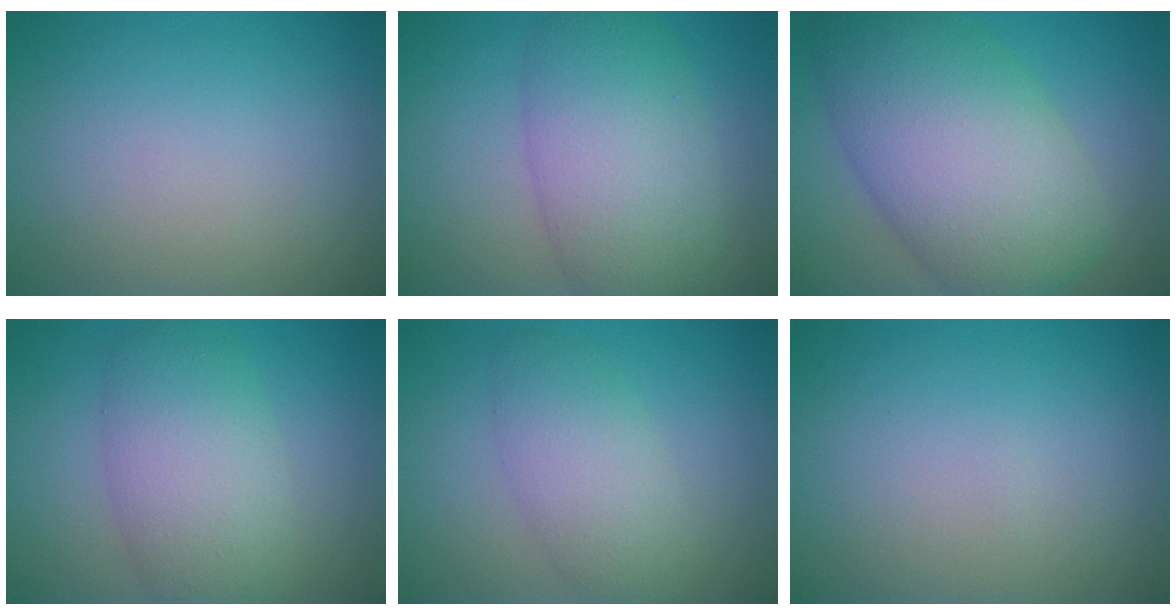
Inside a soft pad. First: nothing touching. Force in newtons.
{"total": 7.8, "press": 7.8, "slide": 0.3}
{"total": 11.3, "press": 11.3, "slide": 0.2}
{"total": 6.2, "press": 6.2, "slide": 0.1}
{"total": 3.9, "press": 3.9, "slide": 0.2}
{"total": 0.0}